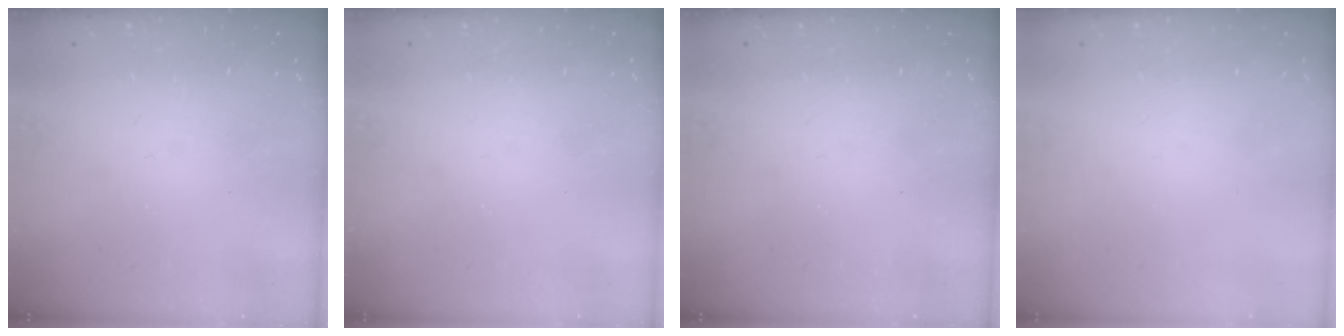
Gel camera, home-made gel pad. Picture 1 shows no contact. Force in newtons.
{"total": 0.0}
{"total": 0.0}
{"total": 0.0}